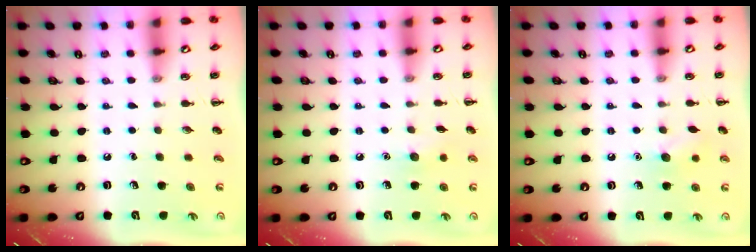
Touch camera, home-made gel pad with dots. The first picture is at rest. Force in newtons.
{"total": 5.6, "press": 5.4, "slide": 1.5}
{"total": 8.4, "press": 8.1, "slide": 1.8}